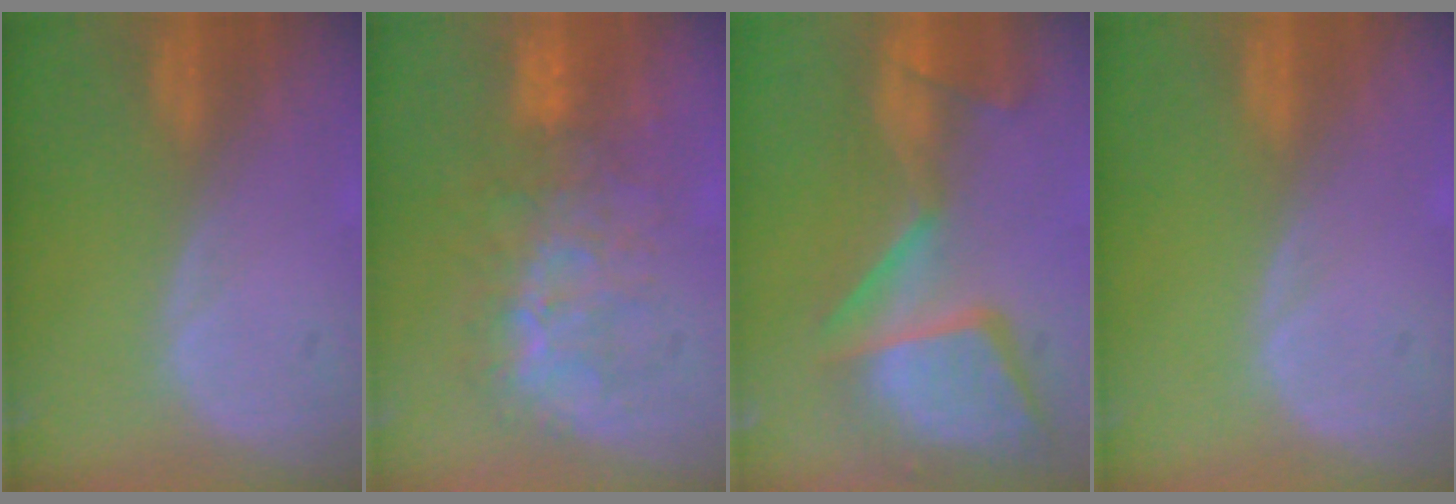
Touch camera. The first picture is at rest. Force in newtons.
{"total": 9.3, "press": 8.4, "slide": 4.1}
{"total": 13.6, "press": 11.1, "slide": 7.8}
{"total": 0.0}